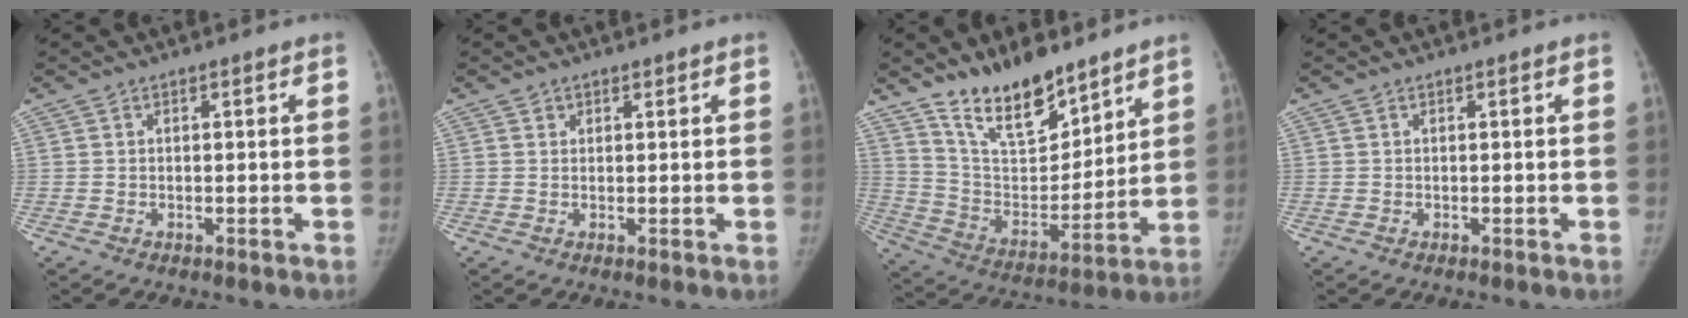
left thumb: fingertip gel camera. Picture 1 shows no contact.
{"total": 1.2, "force": [0.8, 0.9, 0.0], "torque": [0.015, -0.004, 0.008]}
{"total": 17.0, "force": [12.7, 7.0, 8.8], "torque": [-0.100, -0.087, 0.234]}
{"total": 0.0}